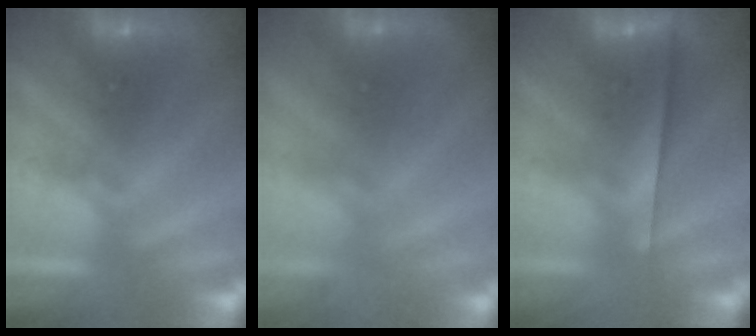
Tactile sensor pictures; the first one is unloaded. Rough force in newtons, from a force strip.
{"total": 8.8}
{"total": 2.2}